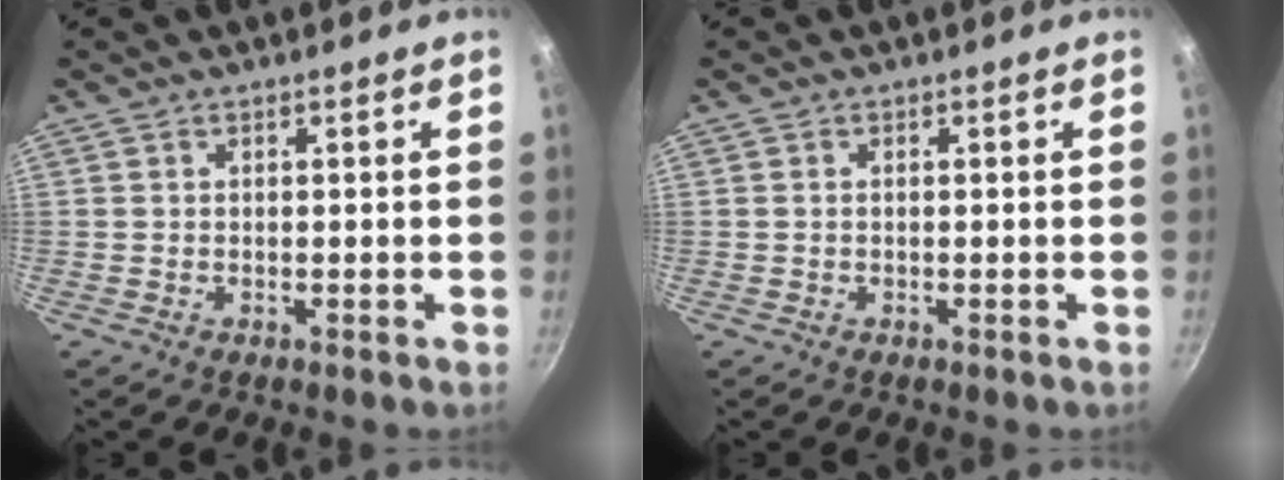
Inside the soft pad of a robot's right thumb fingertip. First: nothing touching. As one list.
[{"total": 0.0}]